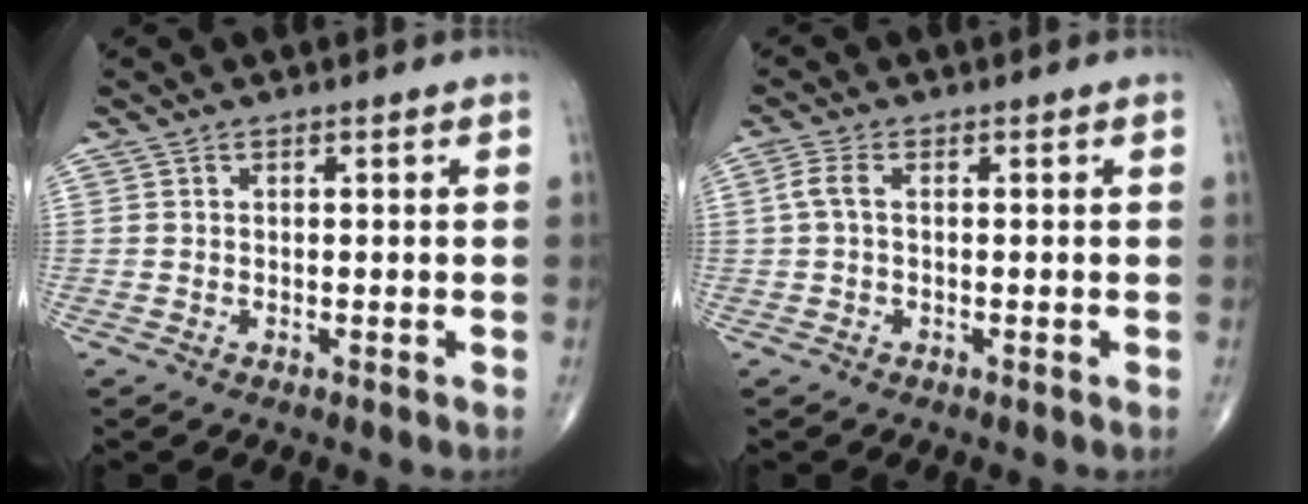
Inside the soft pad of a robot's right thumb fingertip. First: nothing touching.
{"total": 2.7, "force": [0.1, 1.3, 2.4], "torque": [-0.061, 0.006, -0.001]}